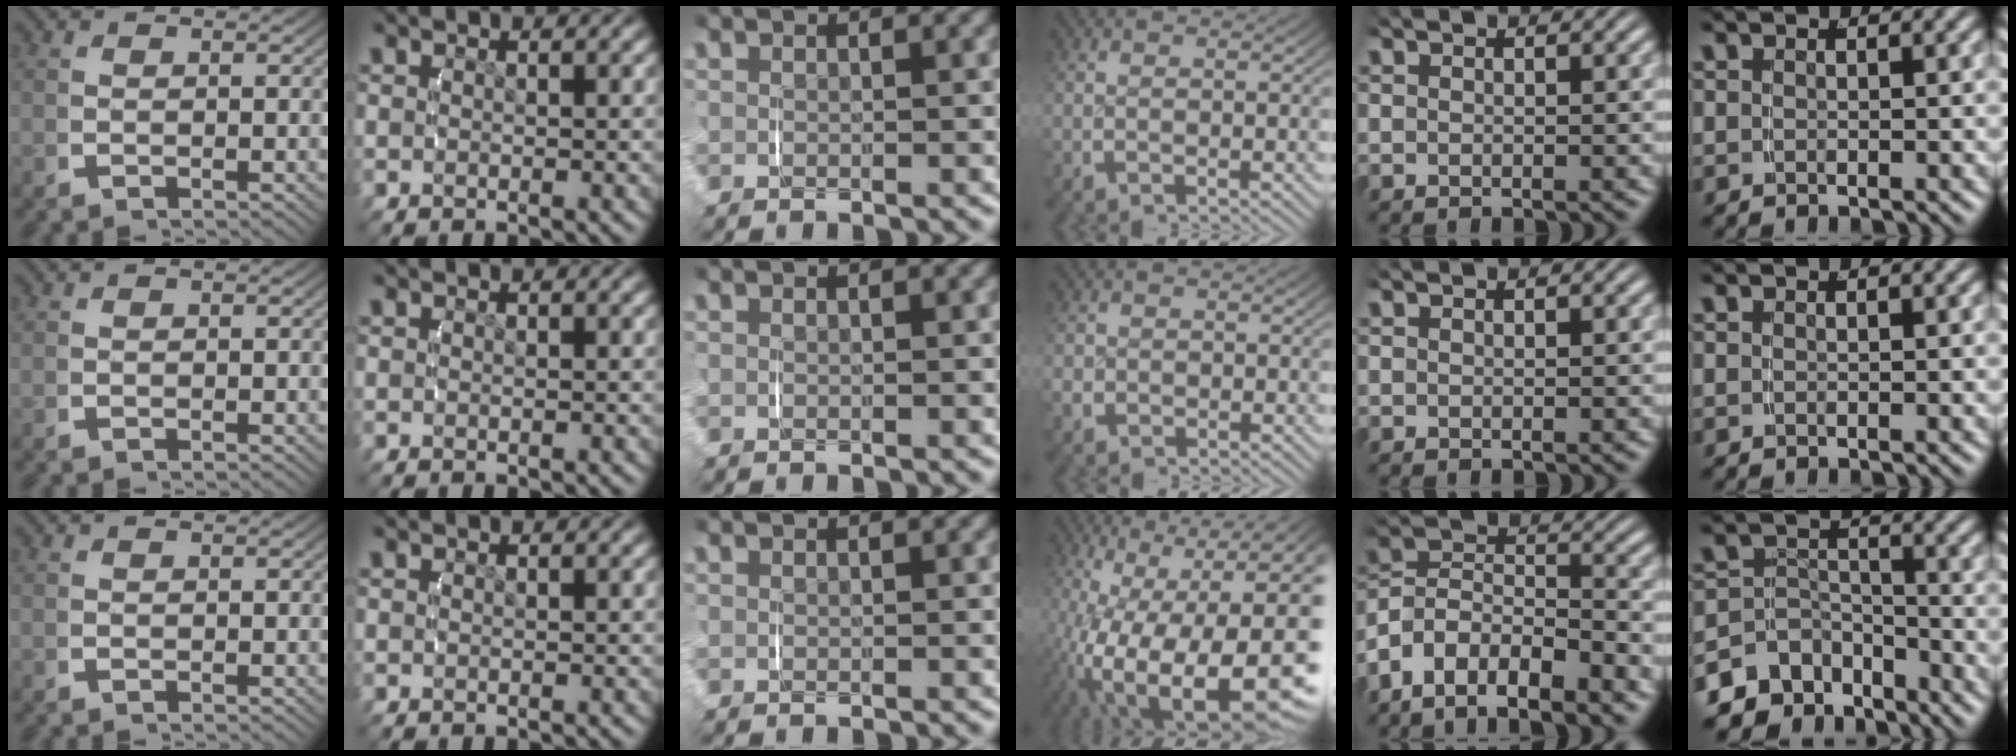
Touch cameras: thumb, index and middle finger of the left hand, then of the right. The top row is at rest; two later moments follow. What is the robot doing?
{"motion": "lift_and_place", "object": "backpack"}